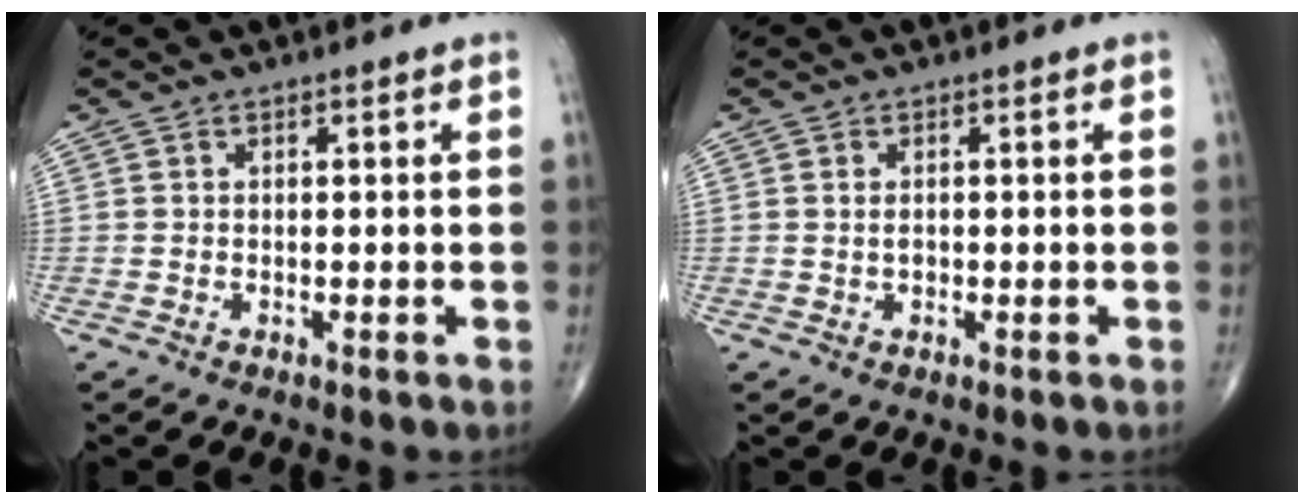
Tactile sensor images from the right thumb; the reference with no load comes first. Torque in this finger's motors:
{"motor_torque": [-0.36, 0.15, -0.15, -0.11, -0.03]}